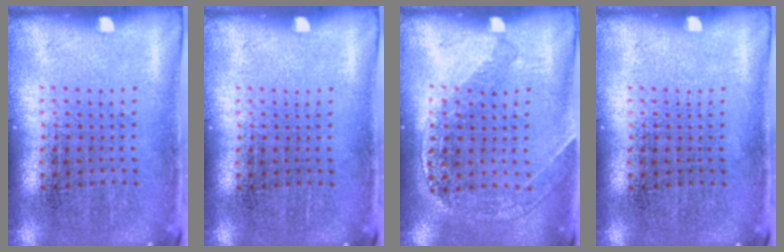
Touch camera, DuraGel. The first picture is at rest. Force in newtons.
{"total": 0.0}
{"total": 1.2, "press": 1.2, "slide": 0.1}
{"total": 0.0}